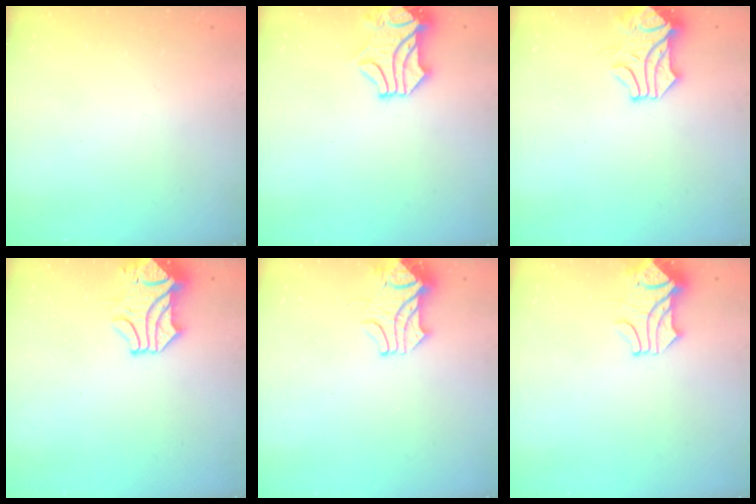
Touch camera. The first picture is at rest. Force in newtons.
{"total": 1.0, "press": 0.3, "slide": 0.9}
{"total": 1.1, "press": 0.9, "slide": 0.5}
{"total": 1.6, "press": 1.3, "slide": 0.9}
{"total": 2.4, "press": 2.3, "slide": 0.9}
{"total": 1.6, "press": 1.2, "slide": 1.0}